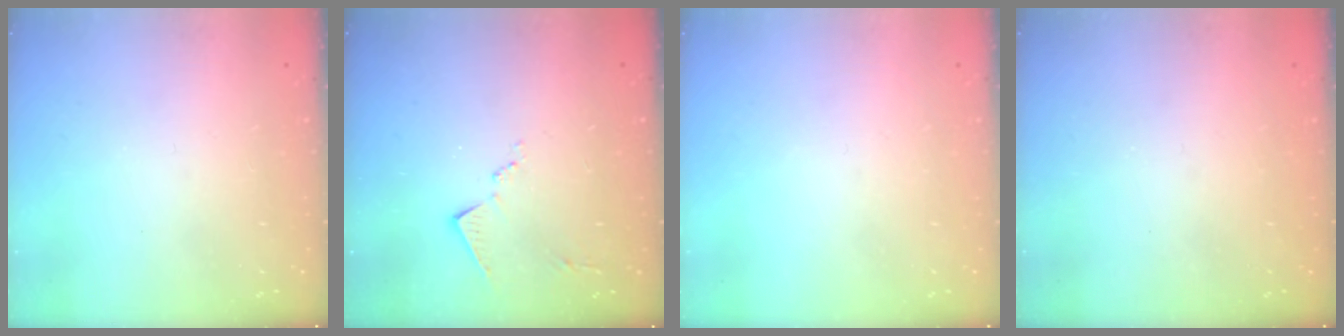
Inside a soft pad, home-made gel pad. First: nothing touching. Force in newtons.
{"total": 8.3, "press": 8.3, "slide": 0.4}
{"total": 0.0}
{"total": 1.0, "press": 1.0, "slide": 0.1}